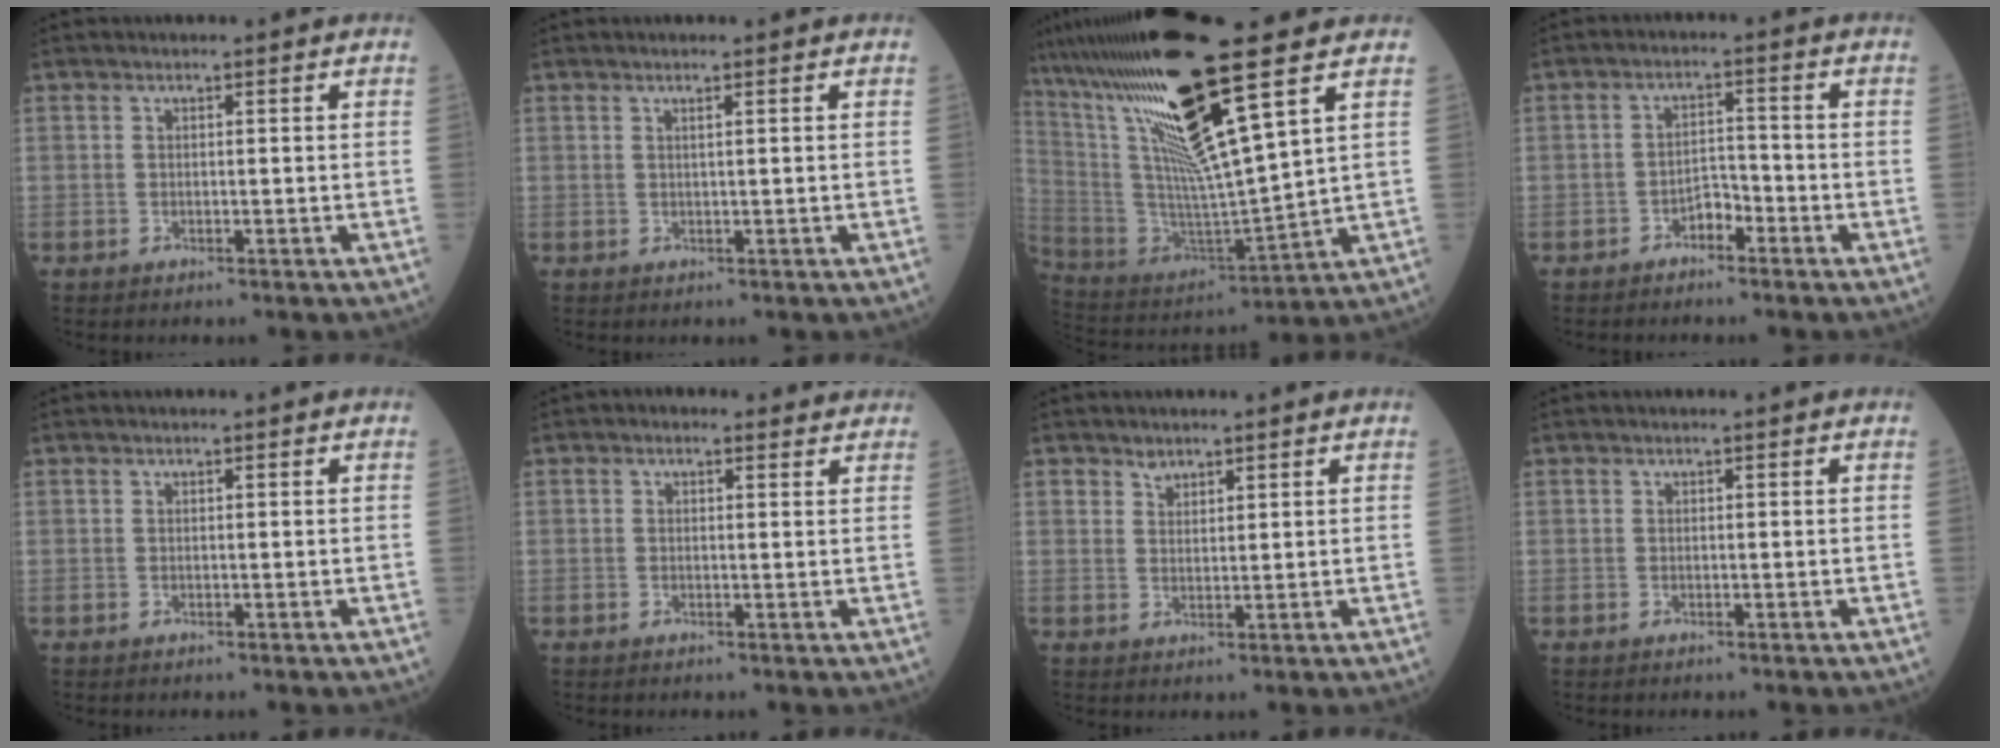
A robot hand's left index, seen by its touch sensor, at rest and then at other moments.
{"total": 0.7, "force": [0.4, -0.1, 0.6], "torque": [-0.015, -0.002, 0.011]}
{"total": 21.4, "force": [12.1, 0.2, 17.6], "torque": [-0.340, -0.008, 0.219]}
{"total": 3.0, "force": [-2.3, 1.4, 1.4], "torque": [-0.023, 0.002, -0.042]}
{"total": 0.0}
{"total": 2.5, "force": [1.6, 1.8, 0.6], "torque": [-0.006, 0.014, 0.018]}
{"total": 1.8, "force": [1.4, 1.0, 0.3], "torque": [-0.007, -0.001, 0.026]}
{"total": 0.0}